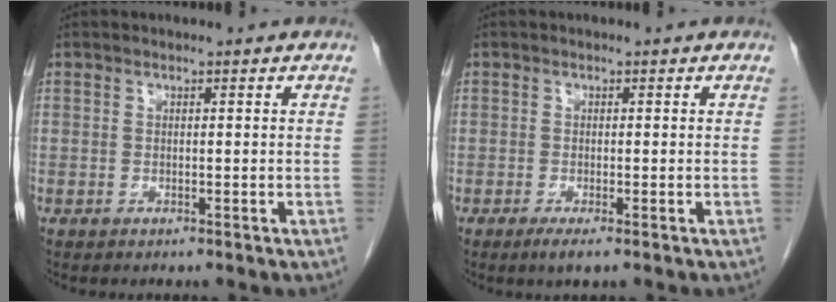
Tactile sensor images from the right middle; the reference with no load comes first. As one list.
[{"total": 1.6, "force": [-1.0, 0.2, 1.3], "torque": [-0.025, -0.005, -0.017]}]